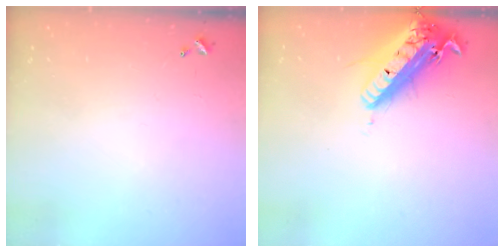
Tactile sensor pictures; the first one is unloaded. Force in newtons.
{"total": 21.3, "press": 20.9, "slide": 4.2}